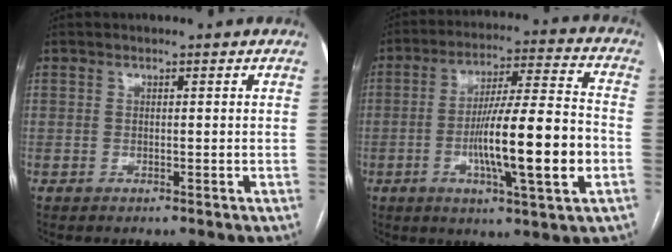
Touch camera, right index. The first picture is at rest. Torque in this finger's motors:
{"motor_torque": [2.14, 0.00, 1.05, 0.21]}